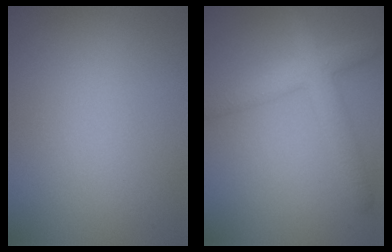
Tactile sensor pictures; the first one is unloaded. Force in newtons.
{"total": 4.2, "press": 4.2, "slide": 0.1}